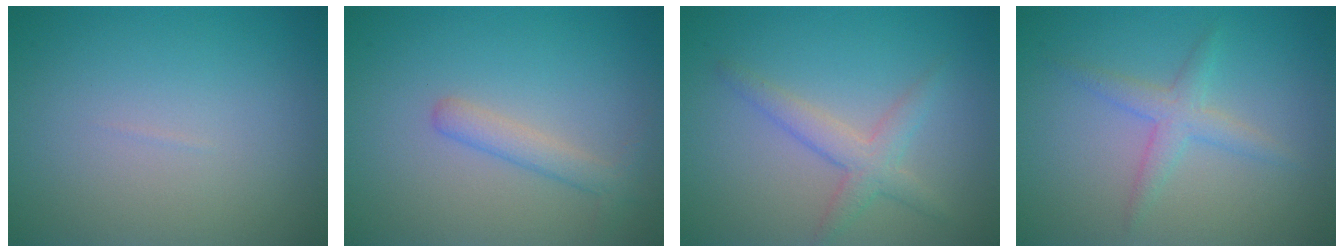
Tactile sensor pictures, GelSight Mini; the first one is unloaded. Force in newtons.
{"total": 2.0, "press": 2.0, "slide": 0.1}
{"total": 2.2, "press": 2.2, "slide": 0.2}
{"total": 2.2, "press": 2.2, "slide": 0.1}